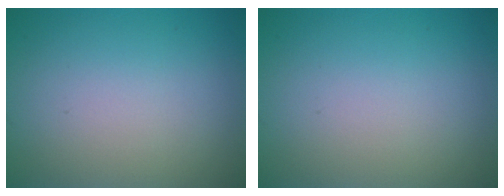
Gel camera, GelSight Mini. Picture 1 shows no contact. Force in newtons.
{"total": 0.0}